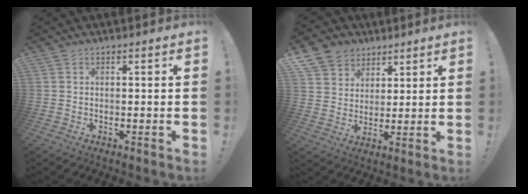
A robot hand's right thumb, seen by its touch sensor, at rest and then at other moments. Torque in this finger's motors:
{"motor_torque": [-0.51, 0.86, -0.13, 0.58, 0.26]}